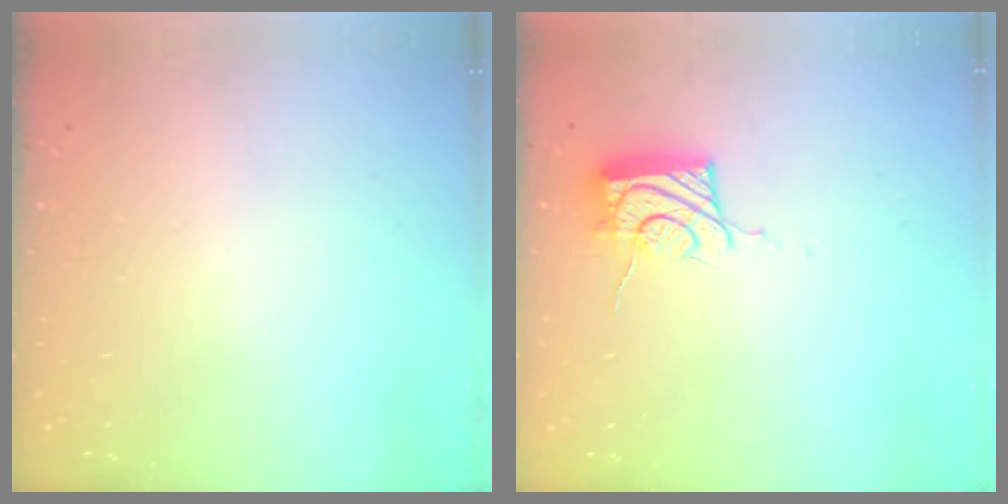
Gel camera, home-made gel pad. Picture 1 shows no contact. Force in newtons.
{"total": 12.2, "press": 12.0, "slide": 1.8}